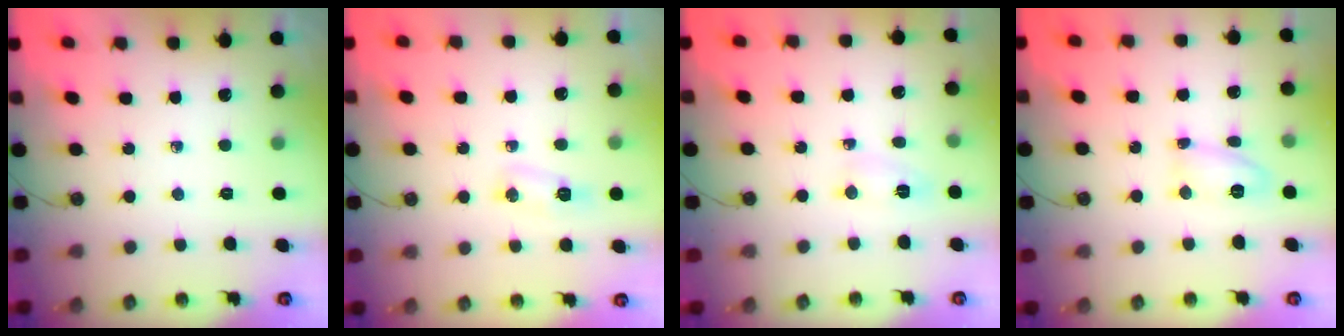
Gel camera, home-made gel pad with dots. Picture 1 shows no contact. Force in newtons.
{"total": 4.7, "press": 4.6, "slide": 0.6}
{"total": 2.9, "press": 2.7, "slide": 1.0}
{"total": 21.8, "press": 9.7, "slide": 19.6}